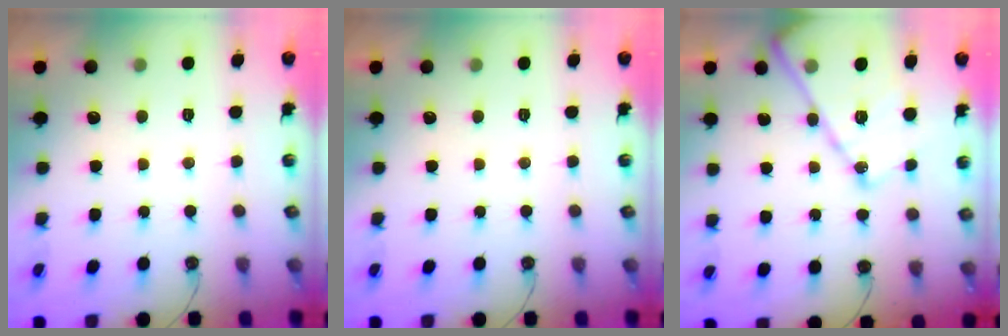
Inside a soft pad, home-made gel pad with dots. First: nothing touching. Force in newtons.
{"total": 0.0}
{"total": 16.6, "press": 16.6, "slide": 1.4}